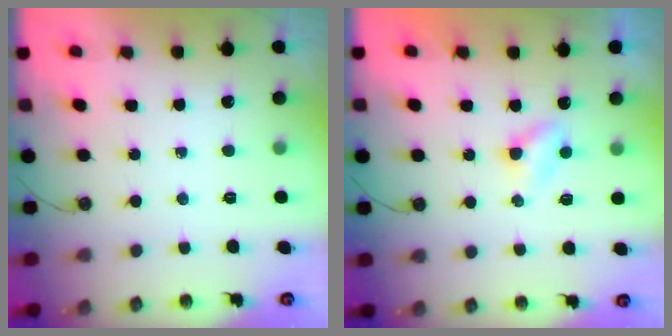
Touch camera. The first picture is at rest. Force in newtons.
{"total": 3.6, "press": 3.6, "slide": 0.5}